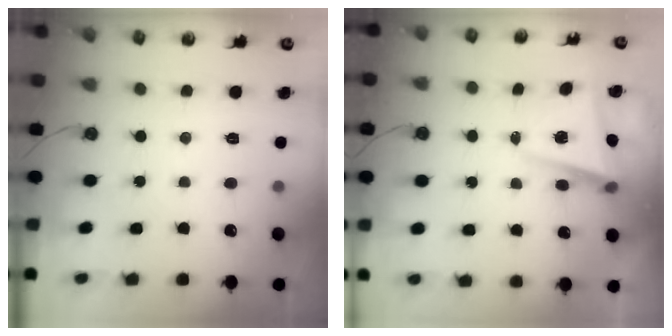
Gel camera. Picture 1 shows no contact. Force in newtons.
{"total": 5.6, "press": 5.3, "slide": 1.8}